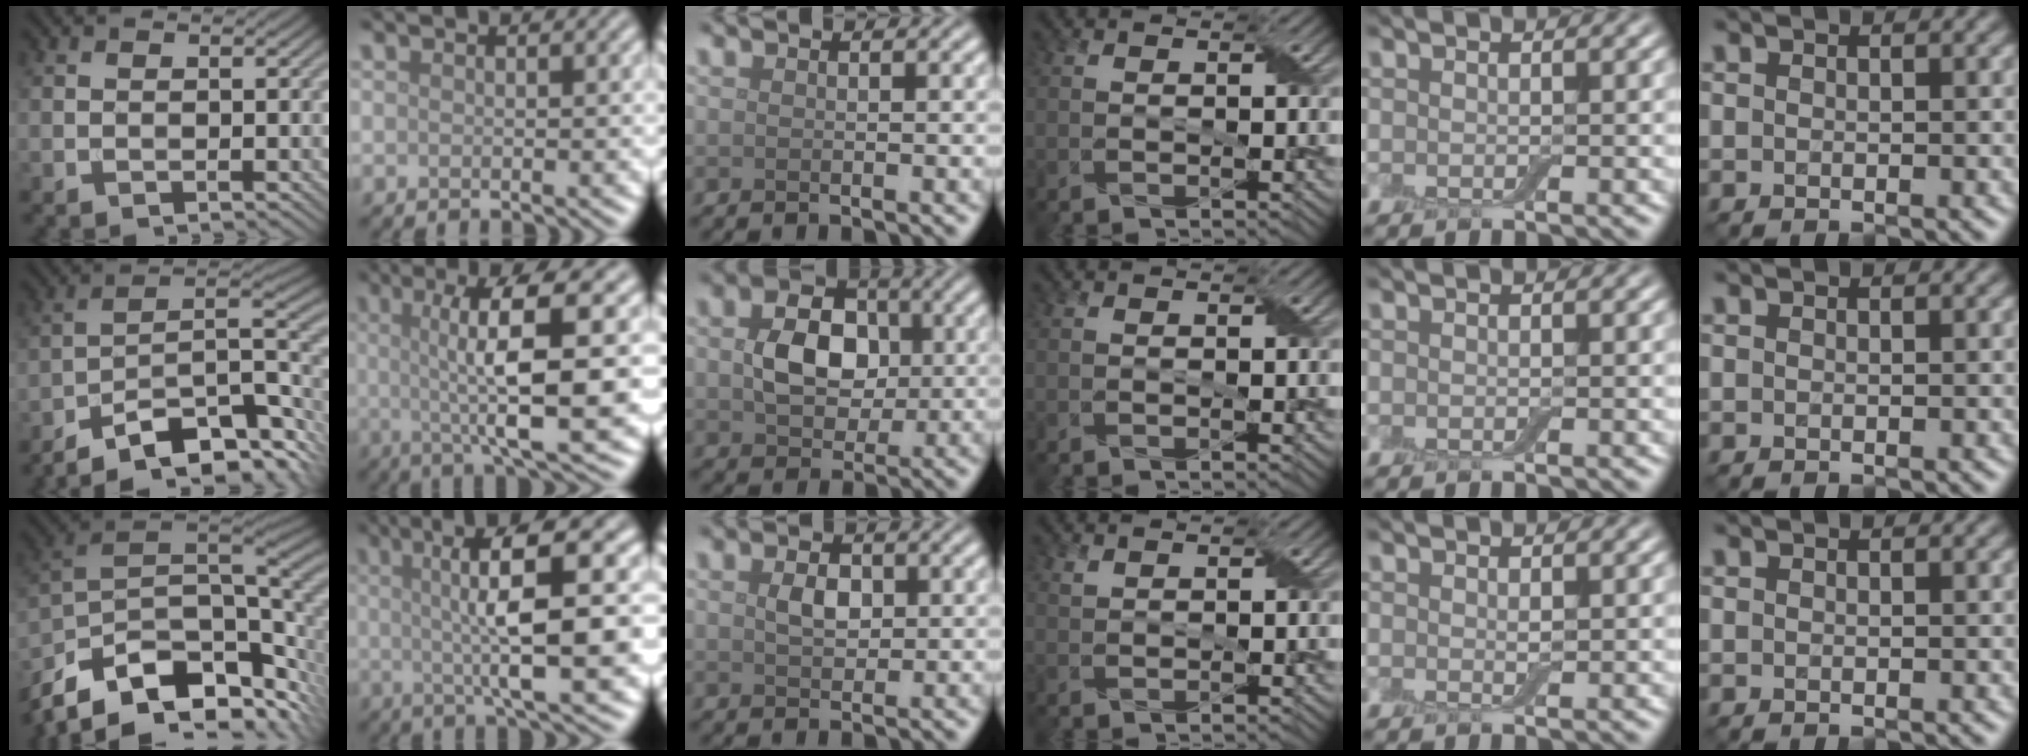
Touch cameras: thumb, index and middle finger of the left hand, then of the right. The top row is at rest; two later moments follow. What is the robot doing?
{"motion": "wrap", "object": "adhesive wrap"}